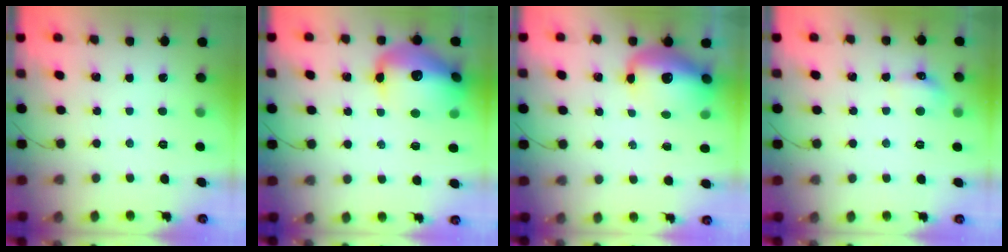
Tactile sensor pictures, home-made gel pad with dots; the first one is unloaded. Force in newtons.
{"total": 19.5, "press": 19.2, "slide": 3.2}
{"total": 13.9, "press": 13.5, "slide": 3.5}
{"total": 6.7, "press": 6.5, "slide": 1.6}